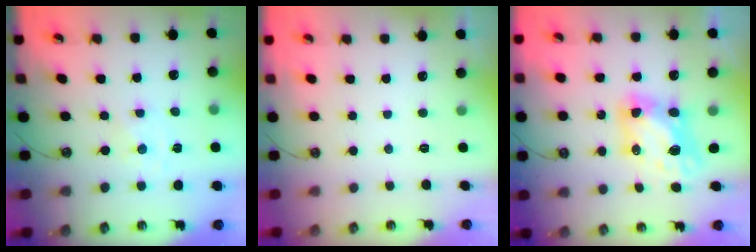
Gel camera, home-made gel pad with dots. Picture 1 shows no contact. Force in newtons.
{"total": 0.0}
{"total": 8.2, "press": 8.2, "slide": 0.3}